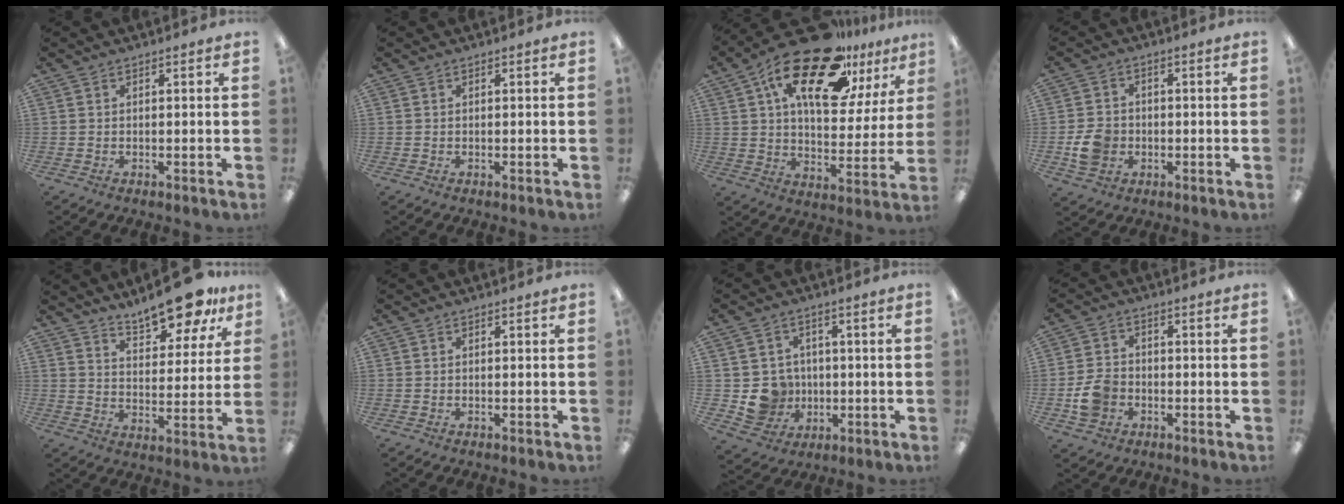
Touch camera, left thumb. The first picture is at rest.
{"total": 0.0}
{"total": 22.7, "force": [13.9, 9.5, 15.2], "torque": [-0.251, -0.067, 0.234]}
{"total": 6.9, "force": [-1.7, 5.8, 3.3], "torque": [-0.051, 0.008, -0.029]}
{"total": 13.0, "force": [11.1, 3.9, 5.5], "torque": [-0.072, -0.080, 0.196]}
{"total": 0.0}
{"total": 8.0, "force": [-0.3, 7.8, 1.4], "torque": [-0.045, 0.006, 0.007]}
{"total": 7.0, "force": [-2.2, 5.7, 3.4], "torque": [-0.067, 0.012, -0.040]}